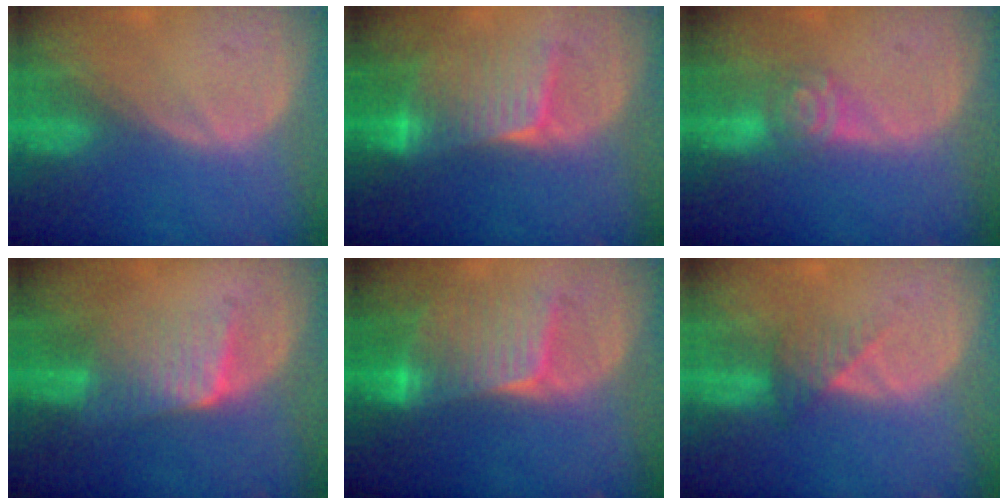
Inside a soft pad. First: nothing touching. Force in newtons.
{"total": 6.8, "press": 6.8, "slide": 0.5}
{"total": 4.3, "press": 4.3, "slide": 0.2}
{"total": 6.3, "press": 5.6, "slide": 2.8}
{"total": 7.3, "press": 7.3, "slide": 1.0}
{"total": 3.4, "press": 3.0, "slide": 1.7}